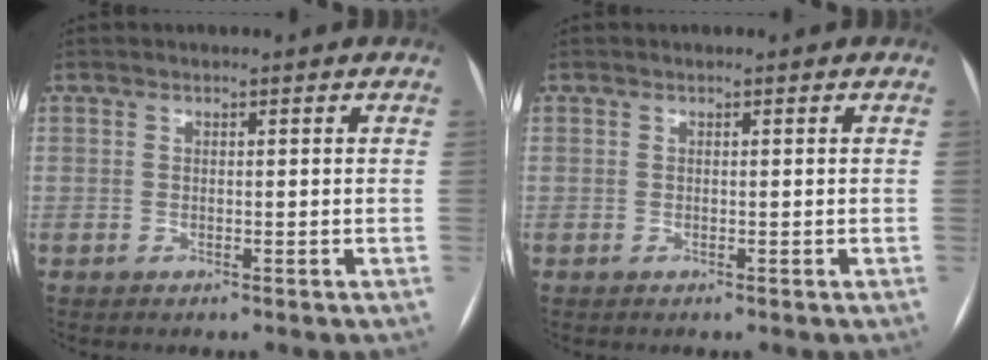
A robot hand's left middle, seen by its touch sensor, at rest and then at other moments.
{"total": 0.0}